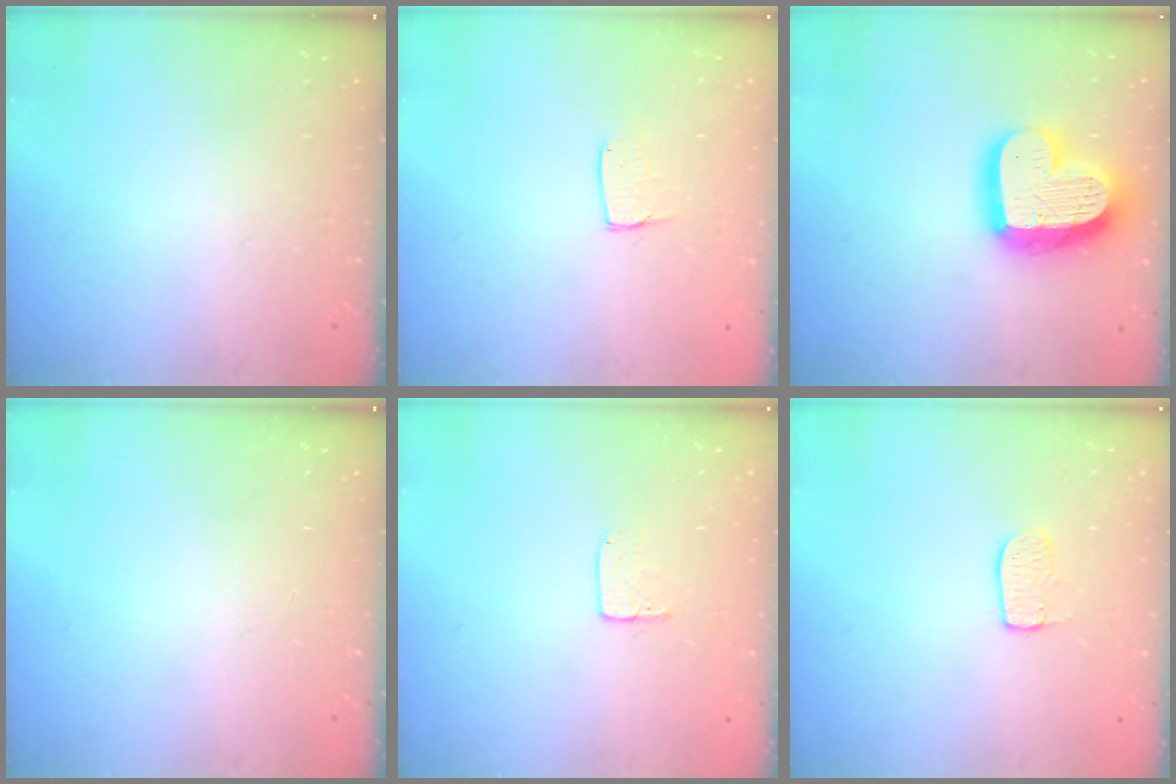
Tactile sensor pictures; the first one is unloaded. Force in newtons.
{"total": 4.4, "press": 4.4, "slide": 0.3}
{"total": 19.5, "press": 19.4, "slide": 1.7}
{"total": 0.0}
{"total": 5.2, "press": 5.2, "slide": 0.4}
{"total": 6.3, "press": 6.3, "slide": 0.1}